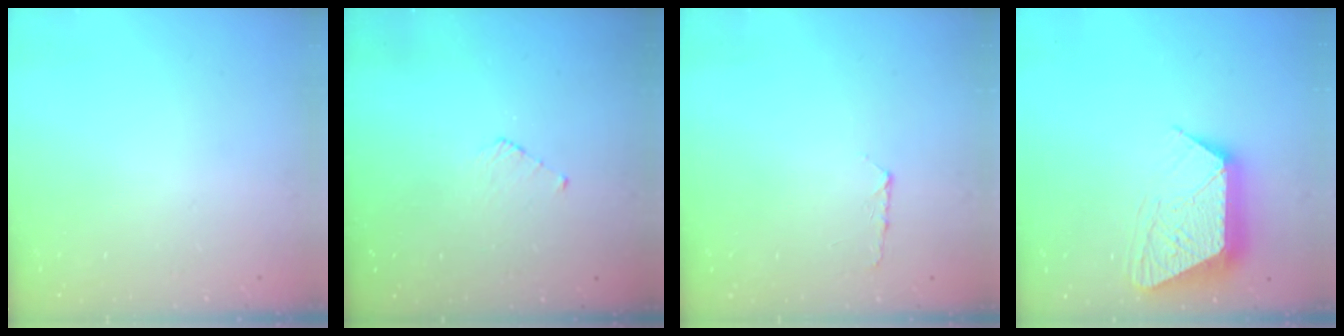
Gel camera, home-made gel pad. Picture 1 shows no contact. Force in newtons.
{"total": 3.9, "press": 3.9, "slide": 0.4}
{"total": 5.9, "press": 5.9, "slide": 0.7}
{"total": 13.0, "press": 13.0, "slide": 0.9}